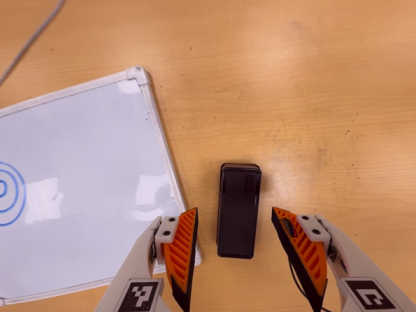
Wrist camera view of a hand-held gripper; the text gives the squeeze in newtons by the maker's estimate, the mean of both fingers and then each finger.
{"total": 0.0}